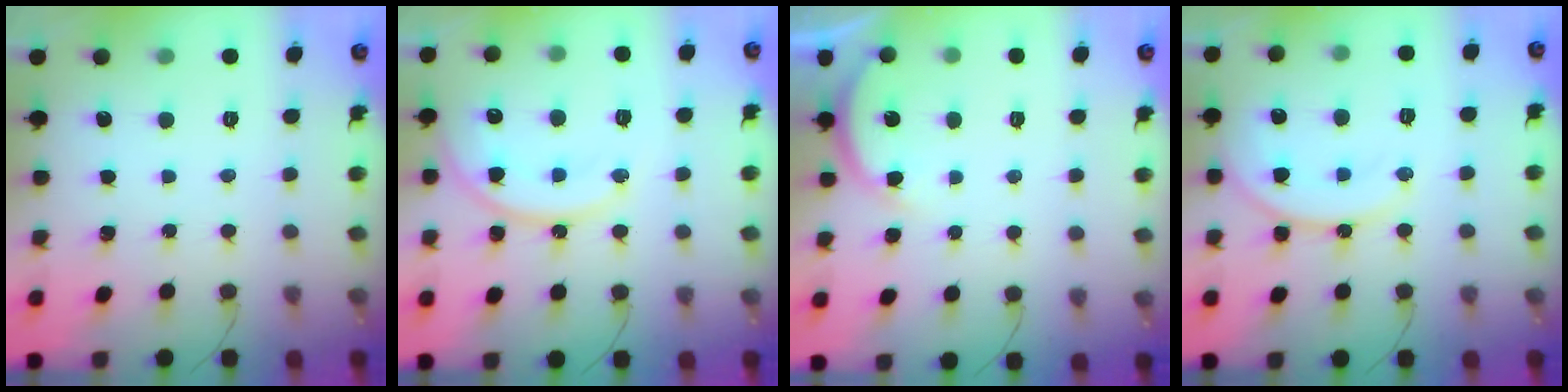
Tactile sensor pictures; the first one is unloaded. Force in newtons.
{"total": 12.8, "press": 12.8, "slide": 0.9}
{"total": 3.7, "press": 3.6, "slide": 0.6}
{"total": 15.2, "press": 15.1, "slide": 1.8}